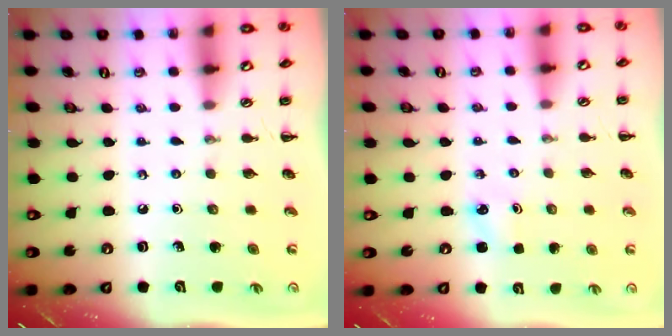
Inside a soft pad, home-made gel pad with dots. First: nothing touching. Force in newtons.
{"total": 1.8, "press": 1.7, "slide": 0.5}